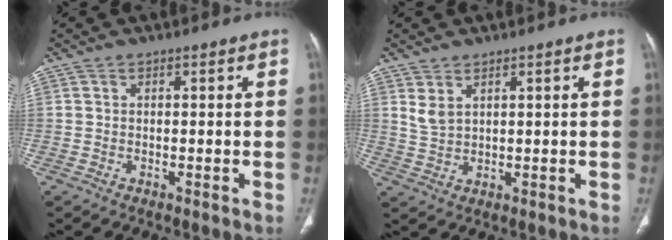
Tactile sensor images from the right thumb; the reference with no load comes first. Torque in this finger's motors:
{"motor_torque": [0.73, 3.18, 0.22, 0.11, 0.06]}